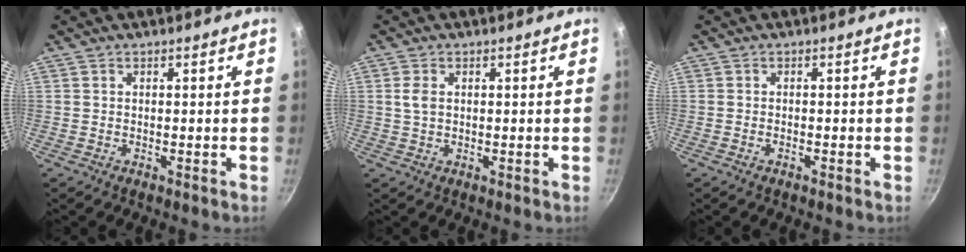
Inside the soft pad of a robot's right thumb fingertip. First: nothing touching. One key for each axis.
{"total": 2.8, "fx": 0.6, "fy": 1.8, "fz": 2.0, "tx": -0.039, "ty": 0.001, "tz": 0.010}
{"total": 0.7, "fx": -0.5, "fy": 0.2, "fz": 0.4, "tx": -0.015, "ty": 0.005, "tz": -0.012}